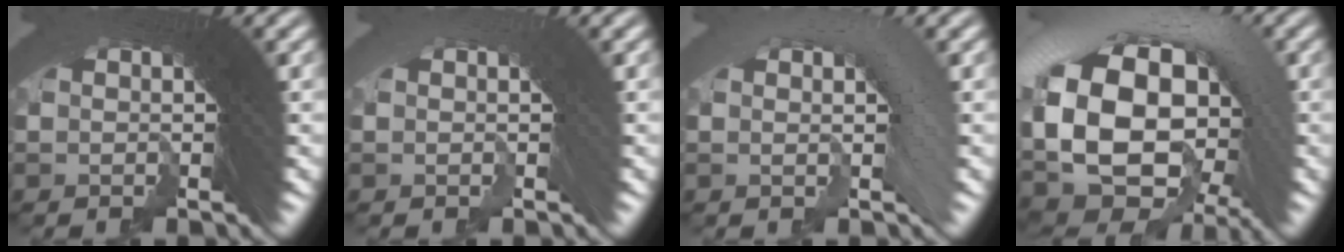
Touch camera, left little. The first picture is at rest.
{"total": 0.7, "force": [-0.7, -0.1, 0.0], "torque": [0.000, 0.003, -0.009]}
{"total": 2.0, "force": [0.1, 0.6, 1.9], "torque": [-0.018, 0.014, -0.005]}
{"total": 14.3, "force": [-0.7, 10.2, 10.0], "torque": [-0.206, -0.019, -0.018]}